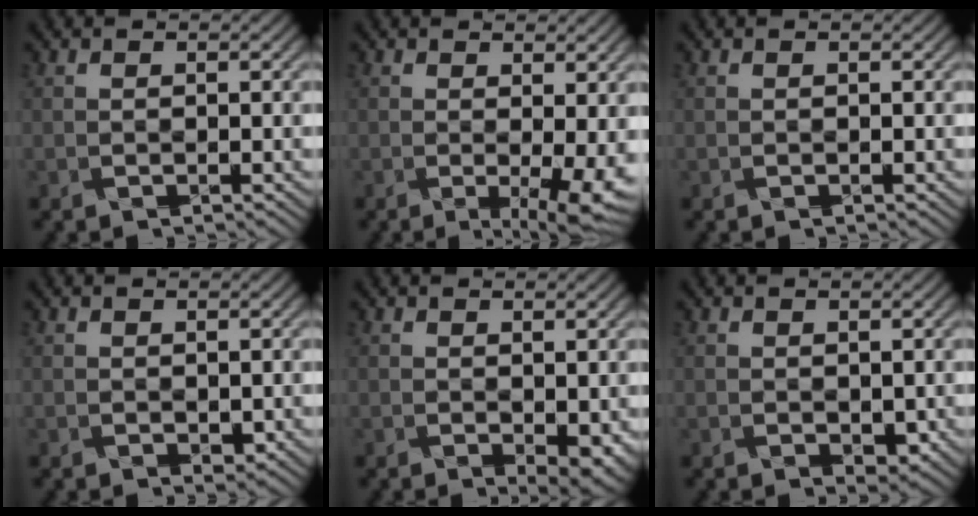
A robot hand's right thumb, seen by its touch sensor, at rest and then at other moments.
{"total": 5.9, "force": [-0.5, 1.4, 5.7], "torque": [-0.074, -0.004, -0.002]}
{"total": 0.0}
{"total": 0.7, "force": [0.1, 0.5, 0.5], "torque": [-0.008, -0.003, 0.011]}
{"total": 2.7, "force": [-0.4, 1.3, 2.3], "torque": [-0.035, -0.005, 0.006]}
{"total": 1.2, "force": [0.0, 0.8, 0.9], "torque": [-0.016, -0.006, 0.010]}